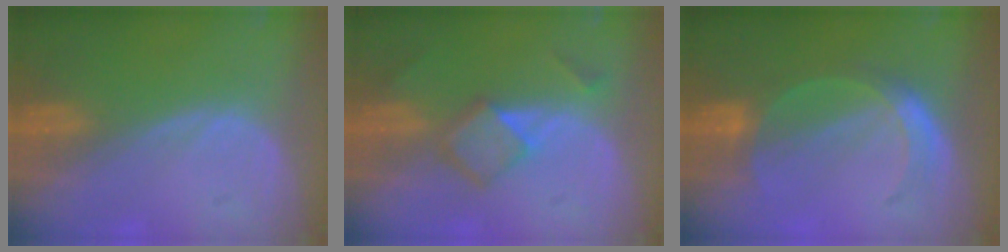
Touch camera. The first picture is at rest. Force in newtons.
{"total": 5.5, "press": 4.8, "slide": 2.8}
{"total": 4.9, "press": 4.9, "slide": 0.3}